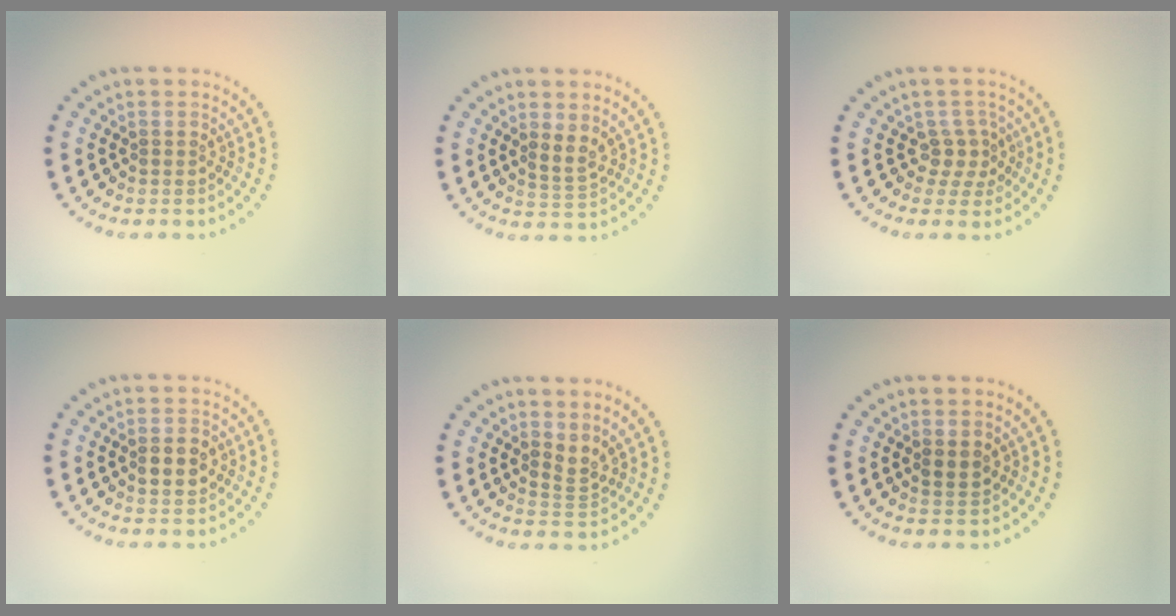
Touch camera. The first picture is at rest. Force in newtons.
{"total": 1.6, "press": 1.3, "slide": 0.9}
{"total": 2.1, "press": 1.5, "slide": 1.4}
{"total": 2.6, "press": 2.6, "slide": 0.1}
{"total": 1.9, "press": 1.3, "slide": 1.4}
{"total": 1.6, "press": 1.6, "slide": 0.4}